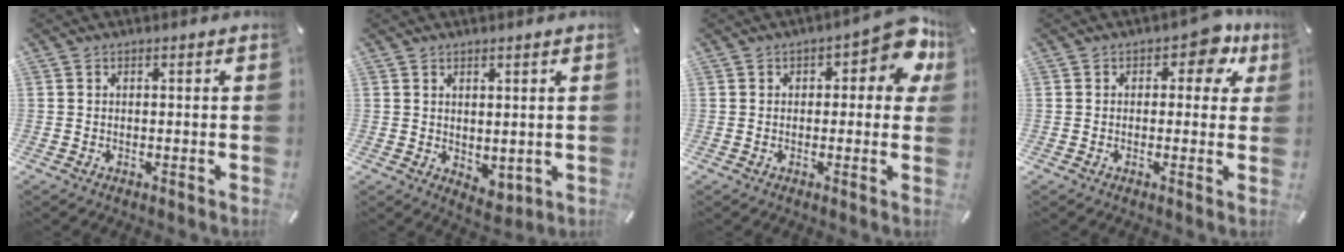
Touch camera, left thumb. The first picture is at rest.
{"total": 2.6, "force": [1.6, 1.8, 0.8], "torque": [-0.001, -0.010, 0.029]}
{"total": 8.8, "force": [3.2, 4.4, 7.0], "torque": [-0.080, -0.011, 0.049]}
{"total": 7.1, "force": [3.1, 4.2, 4.8], "torque": [-0.048, -0.012, 0.044]}